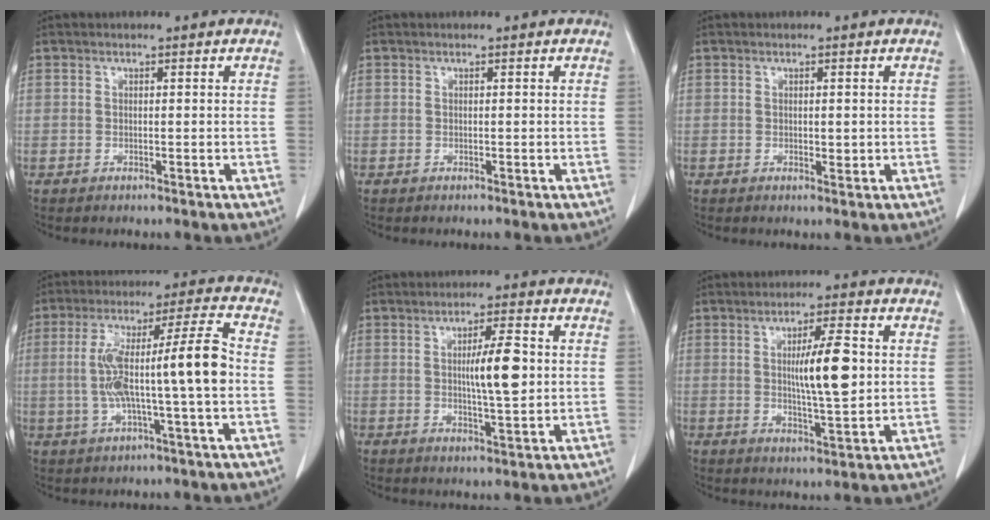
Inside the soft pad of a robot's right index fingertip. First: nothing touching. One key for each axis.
{"total": 0.0}
{"total": 1.1, "fx": 0.0, "fy": 0.5, "fz": 1.0, "tx": -0.014, "ty": -0.003, "tz": 0.002}
{"total": 13.0, "fx": -0.9, "fy": 0.3, "fz": 12.9, "tx": -0.234, "ty": 0.027, "tz": -0.017}
{"total": 6.9, "fx": 0.6, "fy": 0.9, "fz": 6.8, "tx": -0.112, "ty": 0.000, "tz": 0.012}
{"total": 8.4, "fx": 1.0, "fy": 1.0, "fz": 8.3, "tx": -0.137, "ty": -0.002, "tz": 0.019}